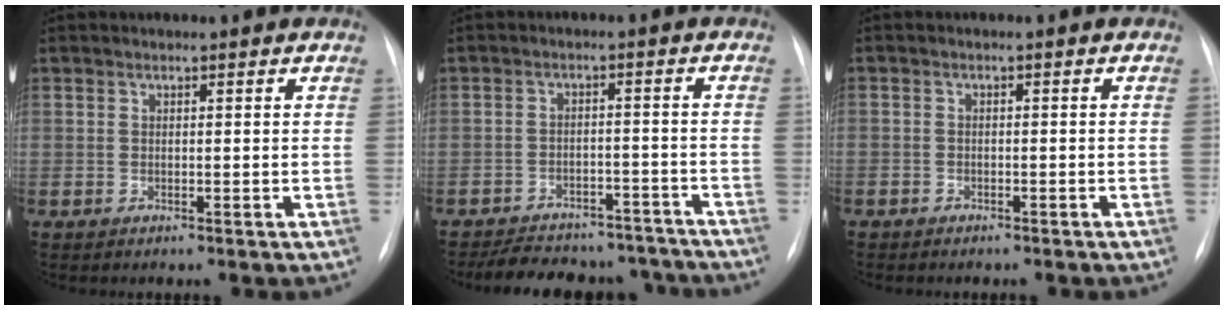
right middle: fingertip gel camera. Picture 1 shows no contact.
{"total": 15.5, "force": [-13.9, 5.5, 4.2], "torque": [-0.076, 0.015, -0.177]}
{"total": 2.1, "force": [-1.7, 1.2, 0.6], "torque": [-0.013, 0.002, -0.016]}